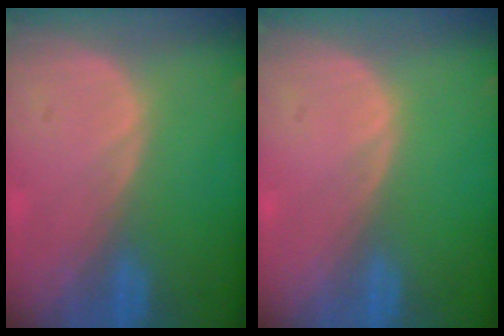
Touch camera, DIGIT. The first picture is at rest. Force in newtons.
{"total": 0.0}